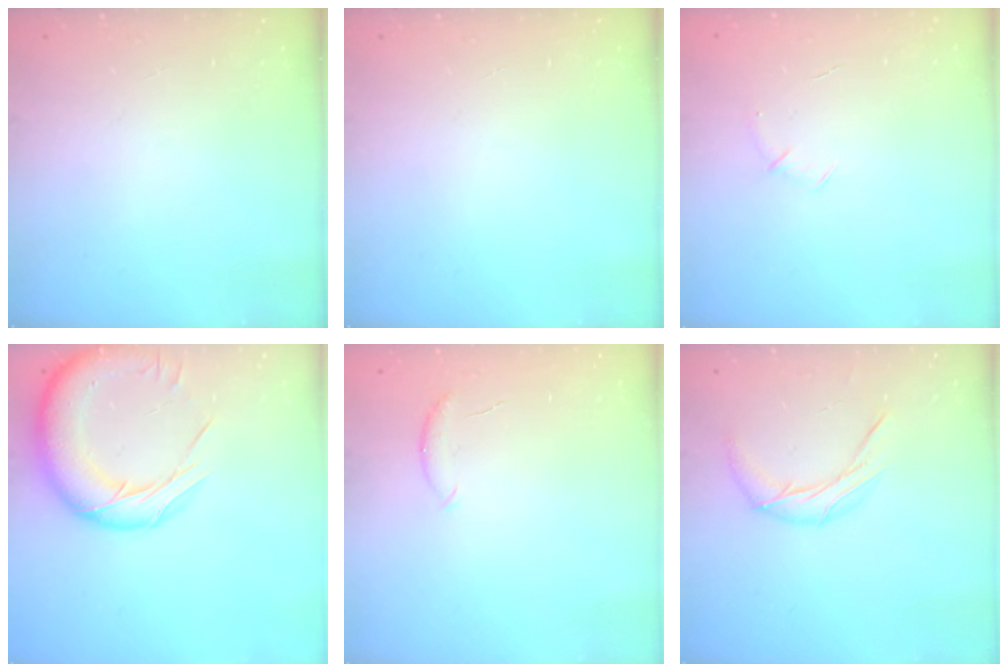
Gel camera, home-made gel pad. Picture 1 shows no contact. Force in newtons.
{"total": 0.0}
{"total": 5.0, "press": 4.9, "slide": 1.3}
{"total": 18.5, "press": 18.2, "slide": 3.6}
{"total": 6.2, "press": 6.1, "slide": 0.9}
{"total": 8.4, "press": 8.4, "slide": 0.3}